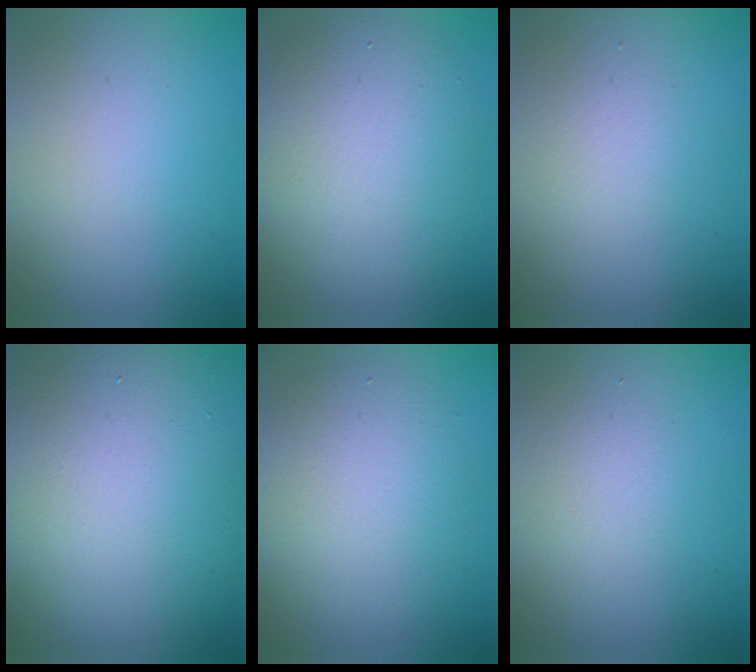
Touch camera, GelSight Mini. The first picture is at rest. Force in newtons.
{"total": 6.8, "press": 6.8, "slide": 0.3}
{"total": 1.4, "press": 1.4, "slide": 0.0}
{"total": 19.0, "press": 18.9, "slide": 1.1}
{"total": 4.8, "press": 4.8, "slide": 0.2}
{"total": 1.5, "press": 1.5, "slide": 0.1}